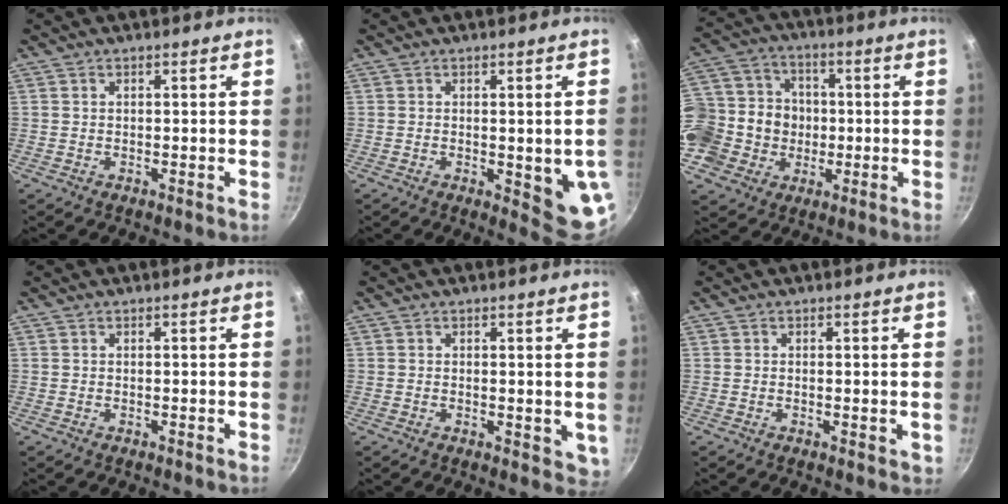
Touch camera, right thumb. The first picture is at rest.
{"total": 9.2, "force": [-1.2, 3.1, 8.6], "torque": [-0.082, -0.012, -0.011]}
{"total": 17.1, "force": [-1.6, 15.3, 7.4], "torque": [-0.128, 0.027, -0.027]}
{"total": 0.0}
{"total": 3.3, "force": [0.4, 1.8, 2.7], "torque": [-0.028, -0.007, 0.006]}
{"total": 1.2, "force": [0.0, 0.5, 1.1], "torque": [-0.013, -0.001, -0.001]}